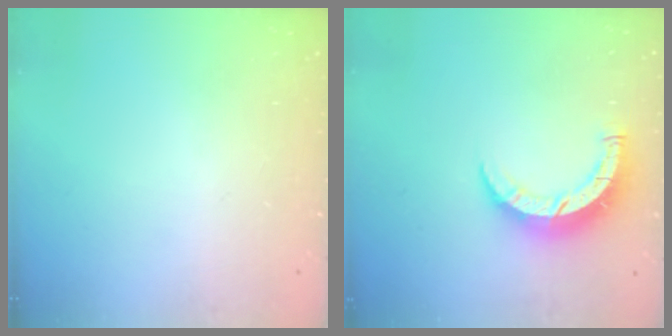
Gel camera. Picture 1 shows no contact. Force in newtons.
{"total": 7.5, "press": 7.5, "slide": 0.5}